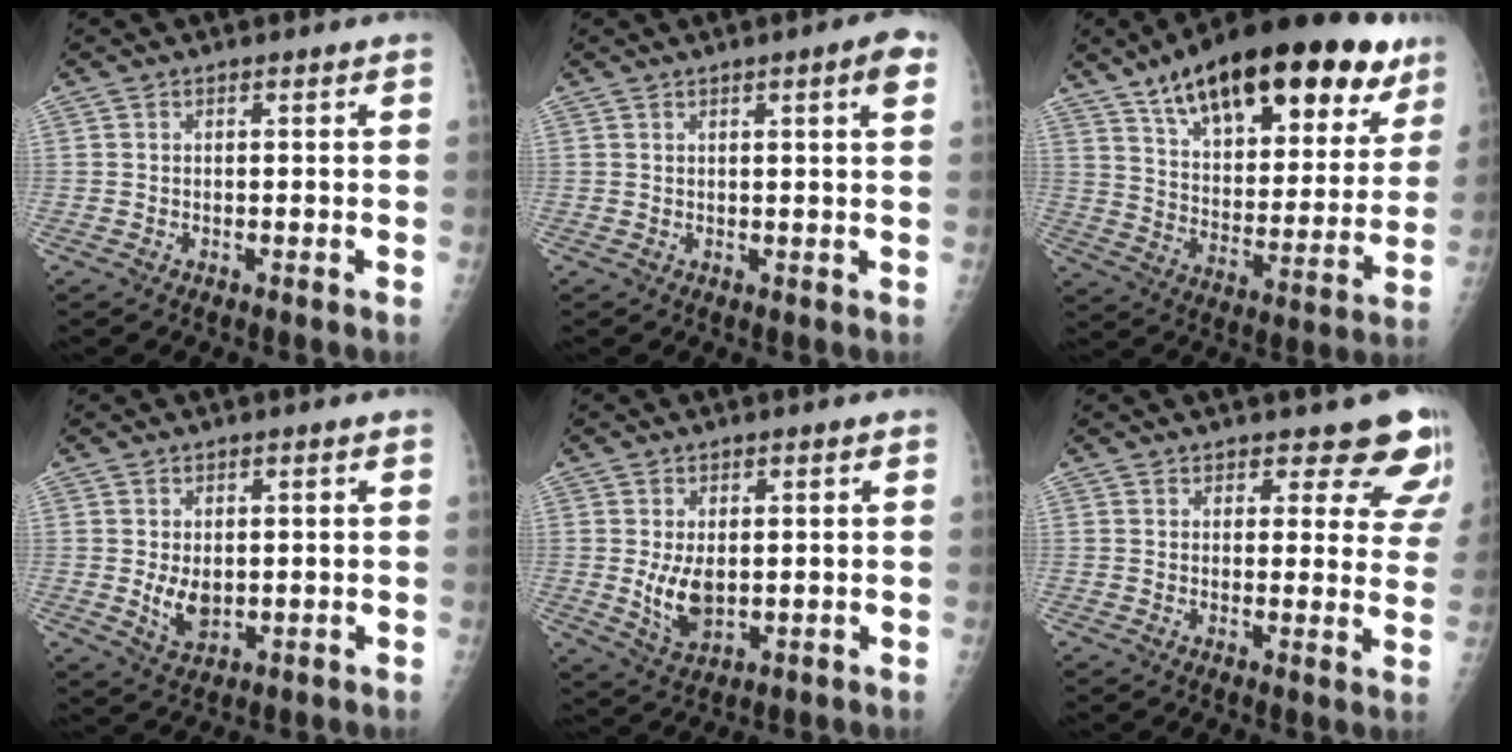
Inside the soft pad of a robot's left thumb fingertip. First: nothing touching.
{"total": 4.1, "force": [1.8, 0.3, 3.7], "torque": [-0.045, -0.004, 0.022]}
{"total": 29.5, "force": [18.4, 12.3, 19.6], "torque": [-0.271, -0.038, 0.281]}
{"total": 4.9, "force": [0.1, 3.3, 3.7], "torque": [-0.052, -0.012, 0.013]}
{"total": 6.3, "force": [0.1, 3.8, 5.1], "torque": [-0.084, -0.017, 0.015]}
{"total": 10.3, "force": [8.9, 4.3, 2.8], "torque": [0.024, -0.054, 0.078]}